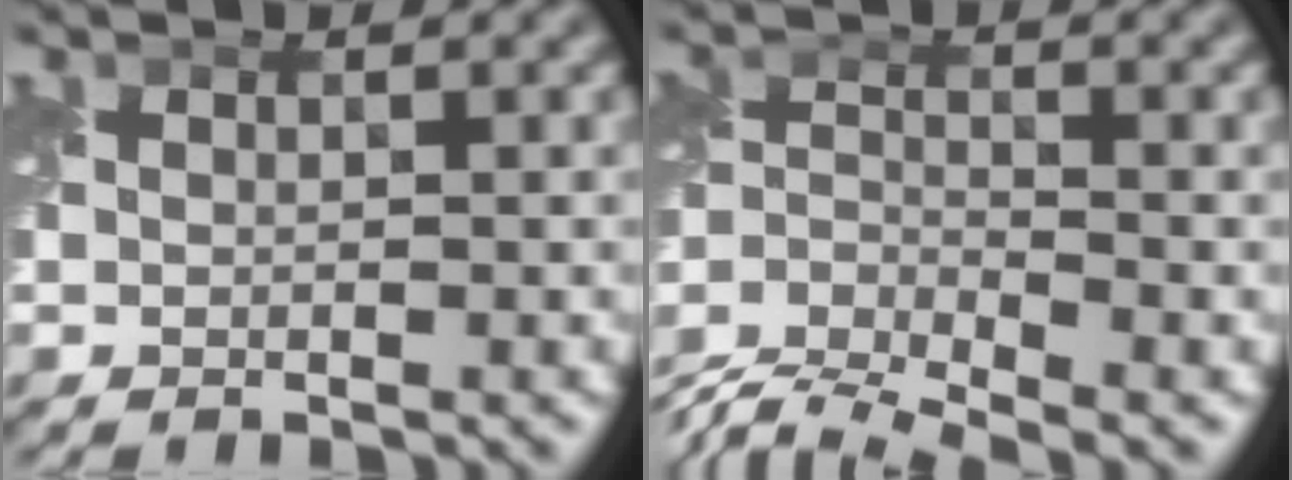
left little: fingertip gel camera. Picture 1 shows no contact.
{"total": 7.2, "force": [-6.0, 2.2, 3.2], "torque": [-0.061, -0.009, -0.119]}